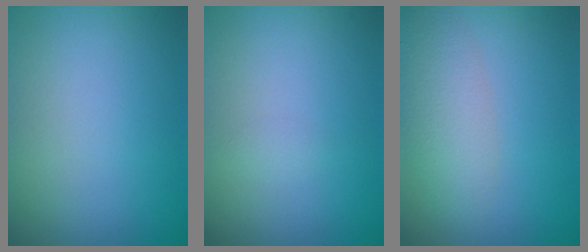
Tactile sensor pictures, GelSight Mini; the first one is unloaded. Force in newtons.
{"total": 0.5, "press": 0.5, "slide": 0.1}
{"total": 3.6, "press": 3.6, "slide": 0.1}